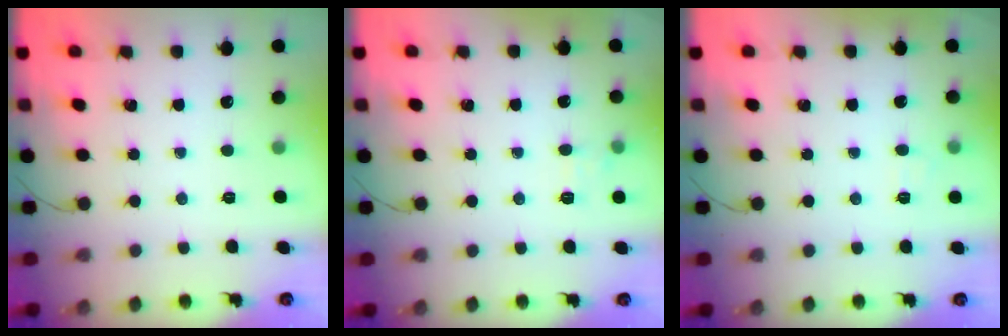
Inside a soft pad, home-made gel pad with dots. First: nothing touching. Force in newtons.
{"total": 6.0, "press": 5.8, "slide": 1.6}
{"total": 4.8, "press": 4.6, "slide": 1.3}